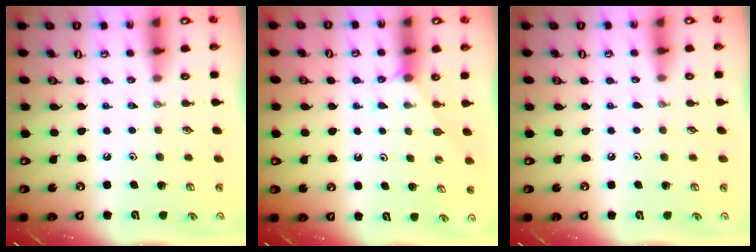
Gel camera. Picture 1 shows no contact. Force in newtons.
{"total": 2.5, "press": 2.5, "slide": 0.4}
{"total": 2.8, "press": 2.8, "slide": 0.3}